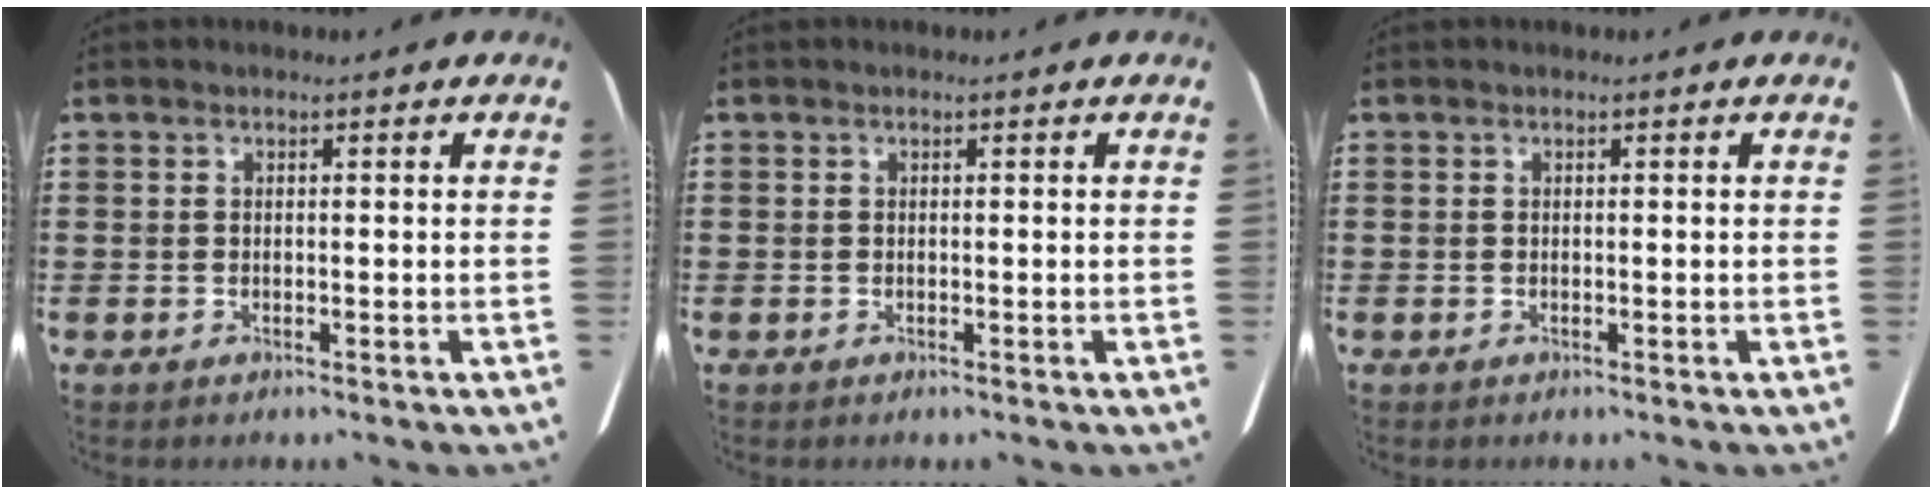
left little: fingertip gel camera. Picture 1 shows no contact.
{"total": 0.0}
{"total": 0.0}